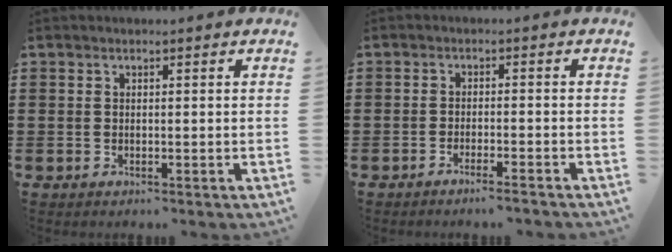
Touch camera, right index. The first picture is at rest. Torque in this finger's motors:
{"motor_torque": [0.63, 1.23, -0.05, 0.00]}